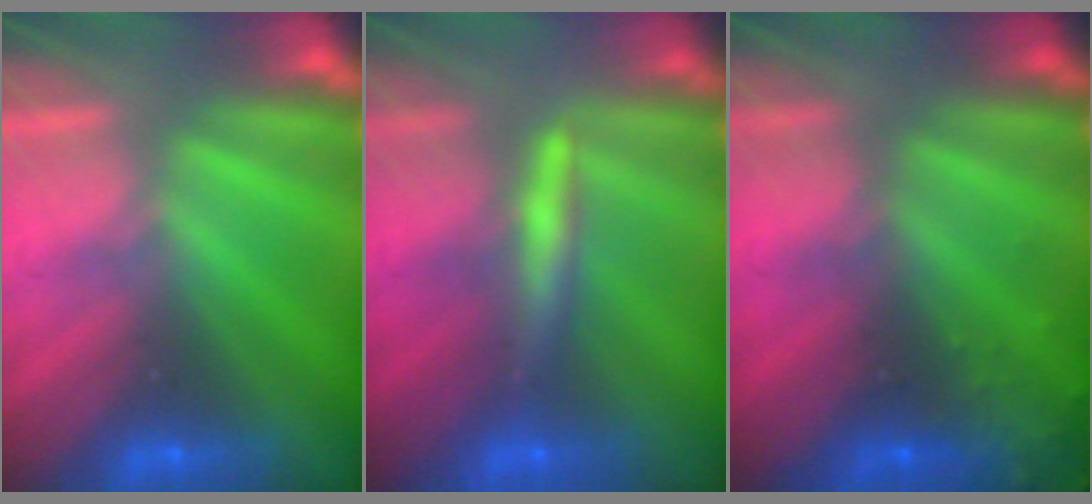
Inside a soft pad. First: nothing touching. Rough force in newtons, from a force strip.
{"total": 2.4}
{"total": 9.4}